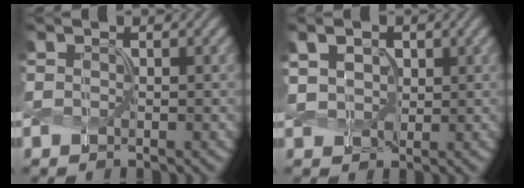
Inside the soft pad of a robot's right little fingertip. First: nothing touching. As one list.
[{"total": 4.0, "force": [1.0, 3.1, 2.4], "torque": [-0.078, 0.014, 0.021]}]